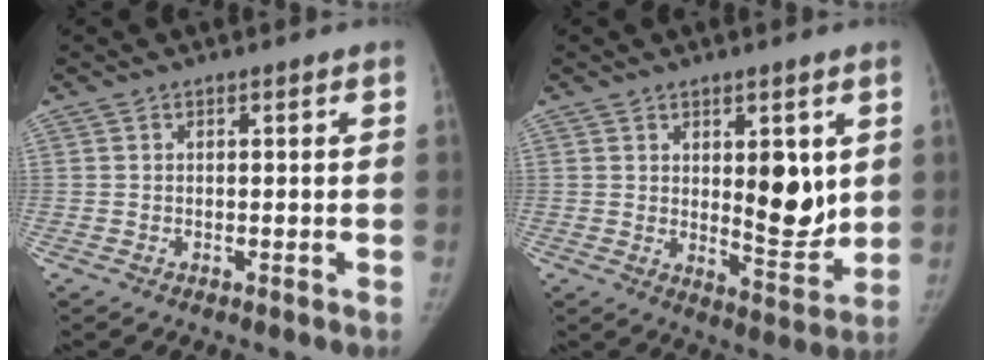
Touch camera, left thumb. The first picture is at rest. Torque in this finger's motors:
{"motor_torque": [1.25, 1.20, 0.23, -0.26, 0.04]}